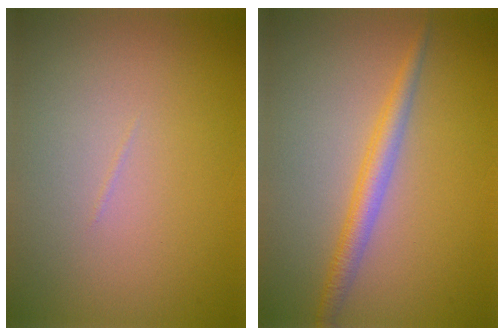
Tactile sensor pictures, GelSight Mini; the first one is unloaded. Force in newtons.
{"total": 2.4, "press": 2.4, "slide": 0.0}